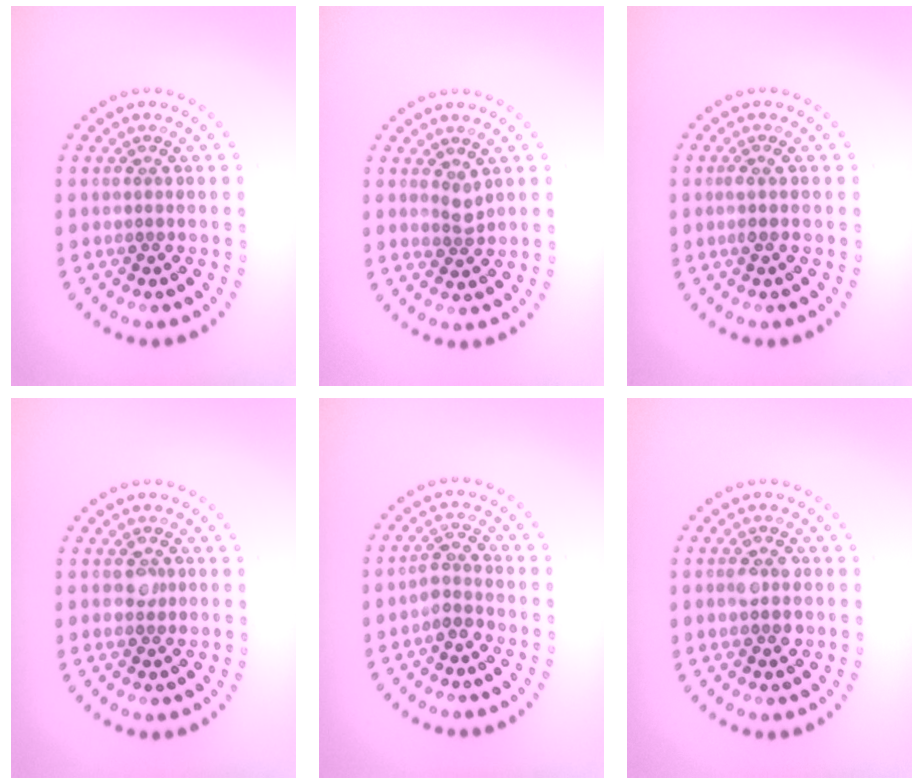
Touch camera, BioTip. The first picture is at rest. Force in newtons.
{"total": 1.4, "press": 1.1, "slide": 0.9}
{"total": 0.7, "press": 0.5, "slide": 0.5}
{"total": 1.3, "press": 1.3, "slide": 0.0}
{"total": 2.1, "press": 1.7, "slide": 1.1}
{"total": 2.9, "press": 2.9, "slide": 0.1}